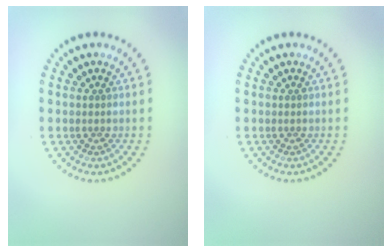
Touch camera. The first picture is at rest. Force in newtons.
{"total": 0.0}